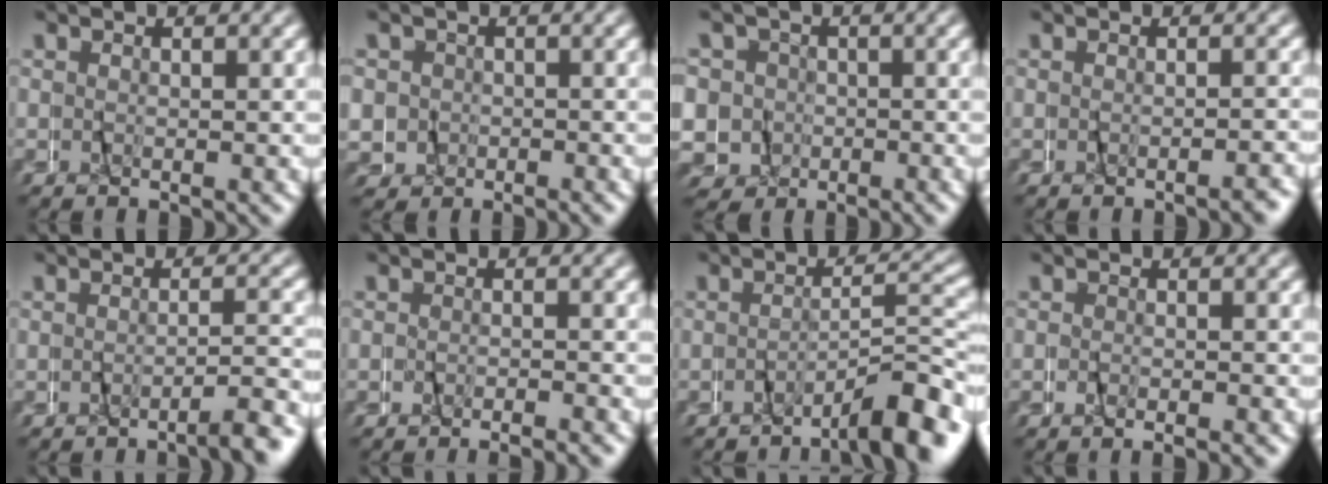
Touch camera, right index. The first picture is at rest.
{"total": 3.8, "force": [0.5, 3.7, 0.6], "torque": [-0.022, 0.005, 0.002]}
{"total": 8.5, "force": [-1.3, 8.2, 1.8], "torque": [-0.067, -0.031, -0.020]}
{"total": 1.5, "force": [-1.3, -0.7, 0.0], "torque": [0.003, 0.006, -0.024]}
{"total": 2.9, "force": [-2.7, -0.6, 0.9], "torque": [-0.012, 0.004, -0.050]}
{"total": 2.0, "force": [-1.9, -0.3, -0.1], "torque": [0.005, 0.003, -0.037]}
{"total": 5.3, "force": [-4.2, 0.2, 3.2], "torque": [-0.042, 0.006, -0.073]}
{"total": 1.4, "force": [-1.3, -0.5, 0.1], "torque": [-0.001, -0.001, -0.025]}